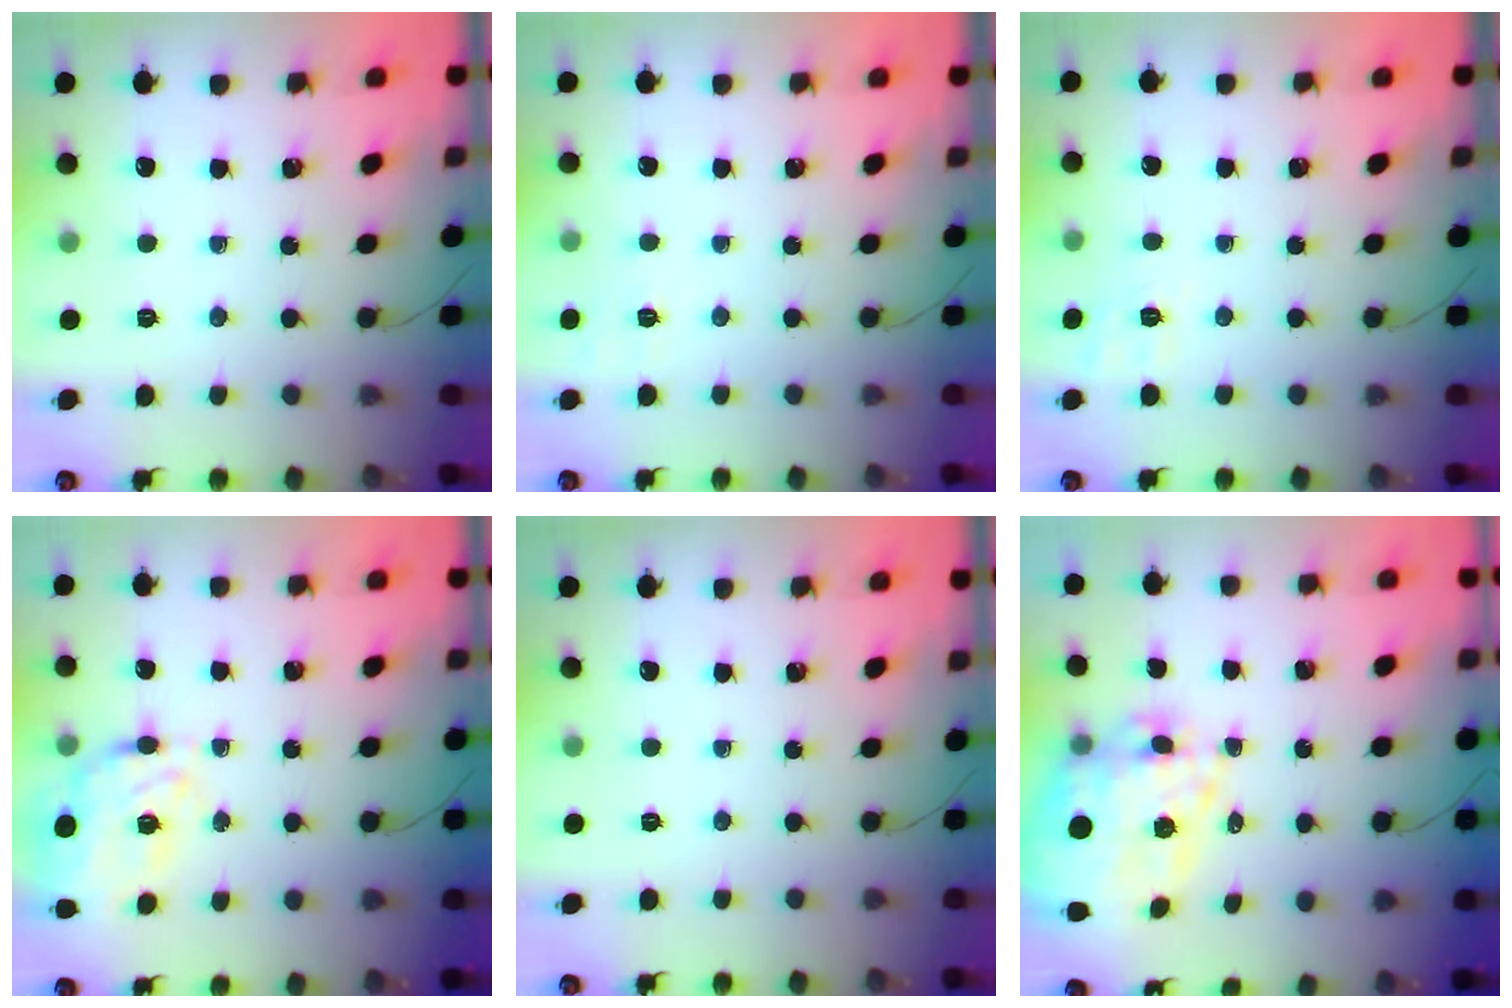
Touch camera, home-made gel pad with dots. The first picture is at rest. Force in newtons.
{"total": 3.9, "press": 3.4, "slide": 1.9}
{"total": 2.0, "press": 0.1, "slide": 2.0}
{"total": 13.5, "press": 12.8, "slide": 4.4}
{"total": 0.0}
{"total": 15.9, "press": 15.1, "slide": 4.9}